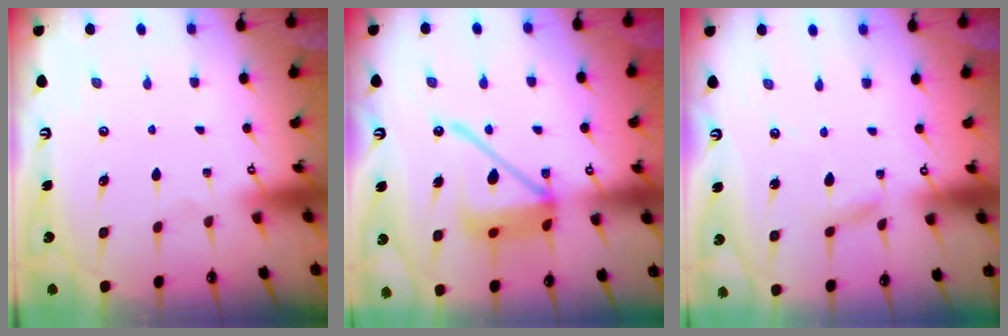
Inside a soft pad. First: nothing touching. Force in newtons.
{"total": 16.0, "press": 15.9, "slide": 1.8}
{"total": 2.8, "press": 2.8, "slide": 0.1}